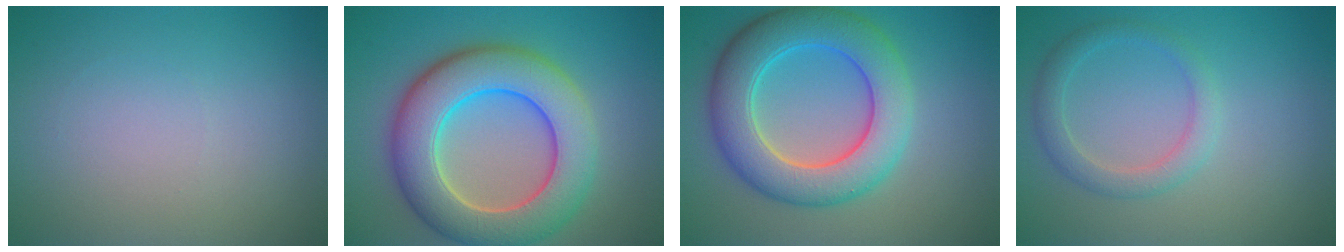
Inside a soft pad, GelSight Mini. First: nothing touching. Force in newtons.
{"total": 10.0, "press": 10.0, "slide": 0.4}
{"total": 8.3, "press": 8.3, "slide": 0.4}
{"total": 2.4, "press": 2.4, "slide": 0.2}